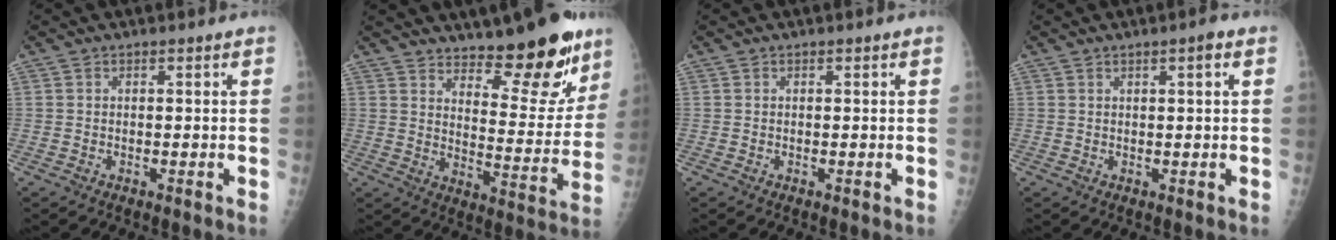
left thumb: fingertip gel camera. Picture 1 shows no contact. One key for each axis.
{"total": 17.1, "fx": 12.5, "fy": 6.0, "fz": 10.0, "tx": -0.080, "ty": -0.100, "tz": 0.180}
{"total": 0.0}
{"total": 2.0, "fx": 0.9, "fy": 0.2, "fz": 1.8, "tx": -0.027, "ty": -0.001, "tz": 0.013}